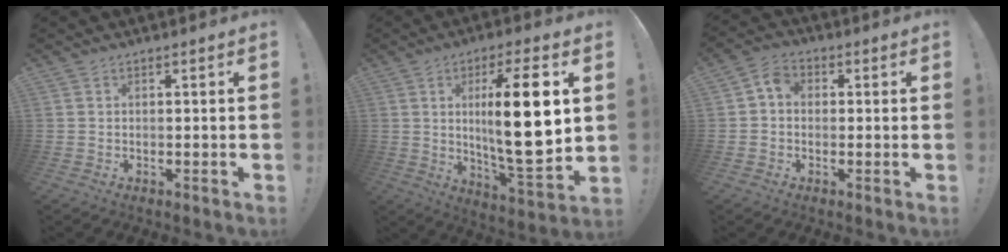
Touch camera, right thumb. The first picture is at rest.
{"total": 19.6, "force": [3.1, 4.5, 18.8], "torque": [-0.307, -0.024, 0.033]}
{"total": 4.8, "force": [0.0, 3.8, 2.9], "torque": [-0.046, 0.012, 0.001]}